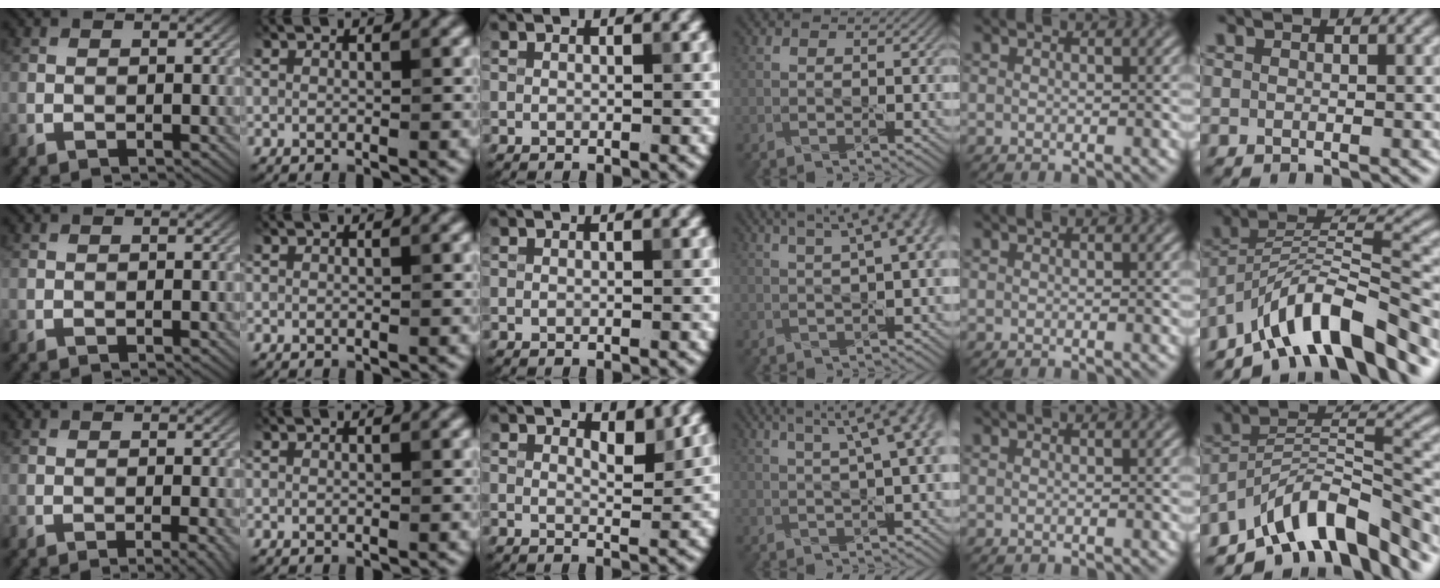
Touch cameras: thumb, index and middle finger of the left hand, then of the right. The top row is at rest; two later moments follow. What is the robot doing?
{"motion": "pour", "object": "sugar"}